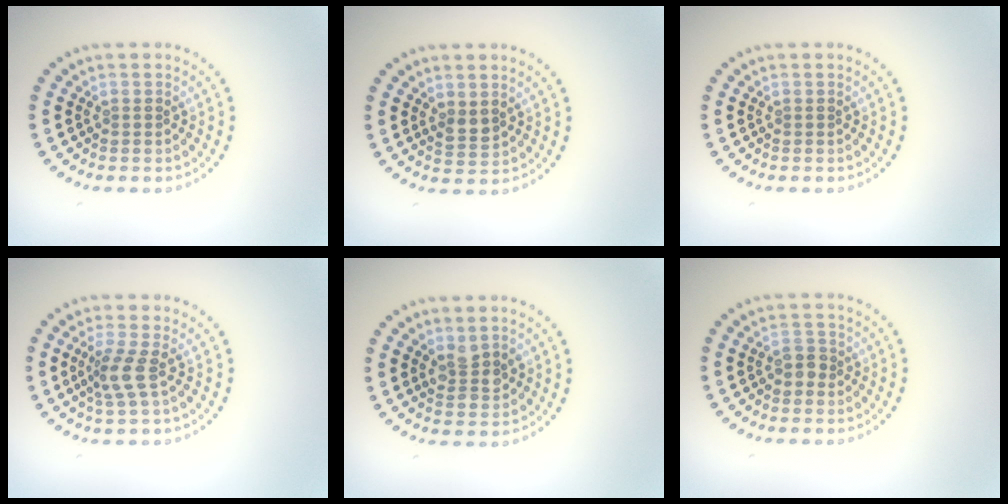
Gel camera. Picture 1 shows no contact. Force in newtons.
{"total": 1.5, "press": 1.4, "slide": 0.6}
{"total": 0.0}
{"total": 2.4, "press": 1.9, "slide": 1.6}
{"total": 2.3, "press": 2.2, "slide": 0.6}
{"total": 1.6, "press": 1.5, "slide": 0.5}